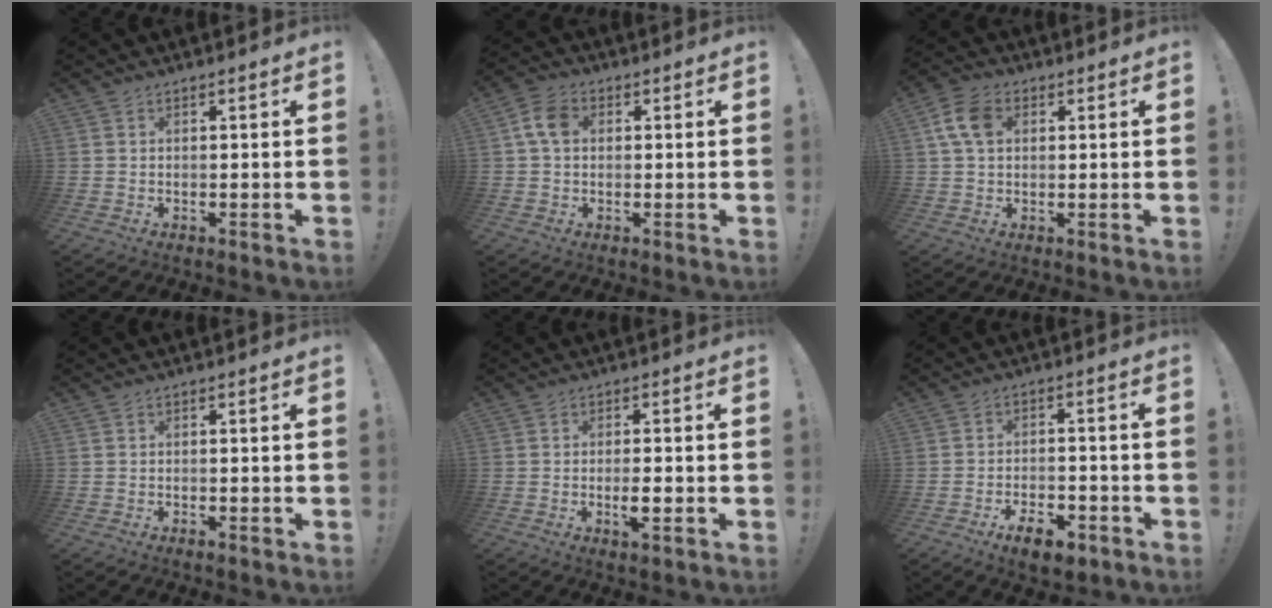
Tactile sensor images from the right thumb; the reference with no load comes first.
{"total": 7.1, "force": [1.1, 5.0, 4.9], "torque": [-0.098, 0.010, 0.022]}
{"total": 8.9, "force": [2.2, 6.2, 6.0], "torque": [-0.121, 0.012, 0.046]}
{"total": 0.7, "force": [-0.4, 0.1, 0.5], "torque": [-0.003, -0.003, -0.008]}
{"total": 4.0, "force": [-1.2, 0.7, 3.7], "torque": [-0.065, -0.004, -0.023]}
{"total": 8.5, "force": [-5.3, 3.7, 5.4], "torque": [-0.075, 0.033, -0.089]}